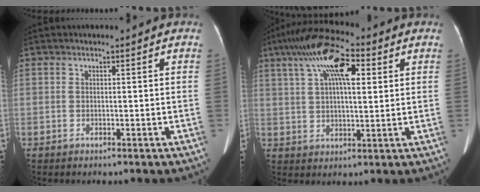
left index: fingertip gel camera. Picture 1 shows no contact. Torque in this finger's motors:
{"motor_torque": [1.08, -1.06, 0.35, 0.21]}